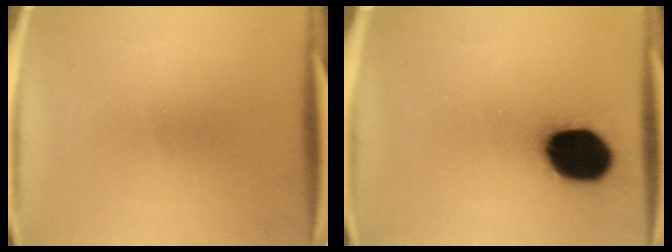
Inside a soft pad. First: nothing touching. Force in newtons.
{"total": 17.8}